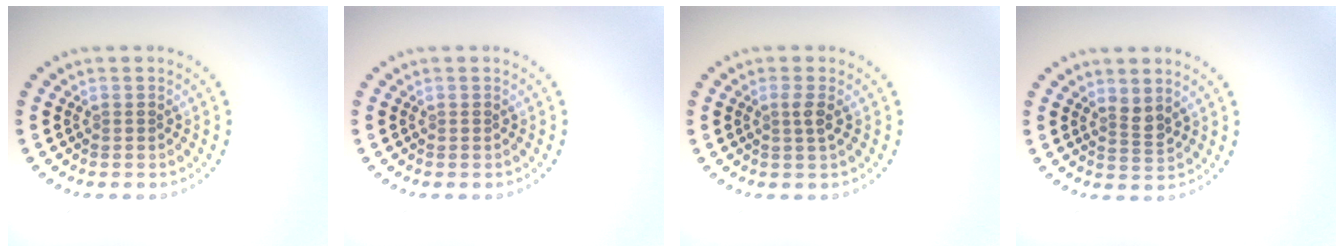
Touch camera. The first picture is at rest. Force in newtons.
{"total": 0.0}
{"total": 1.3, "press": 0.9, "slide": 0.9}
{"total": 1.5, "press": 1.1, "slide": 1.0}